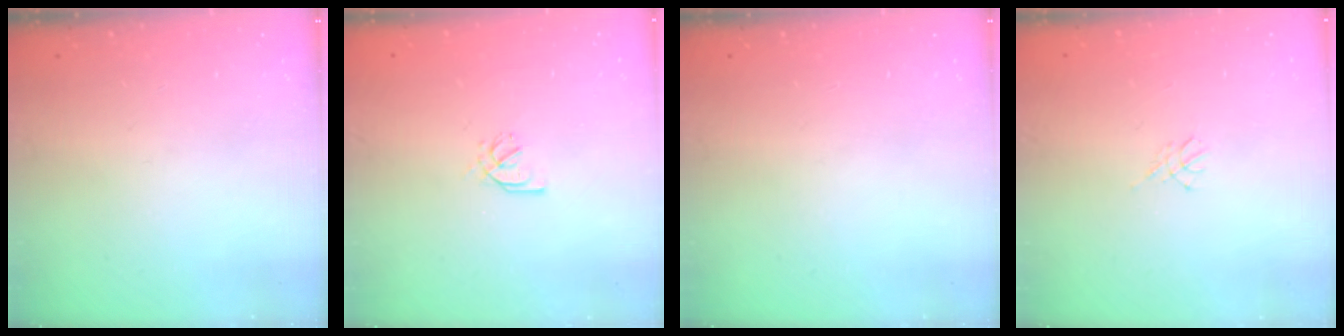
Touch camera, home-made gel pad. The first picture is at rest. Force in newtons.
{"total": 1.7, "press": 1.6, "slide": 0.5}
{"total": 0.0}
{"total": 3.0, "press": 2.9, "slide": 0.6}